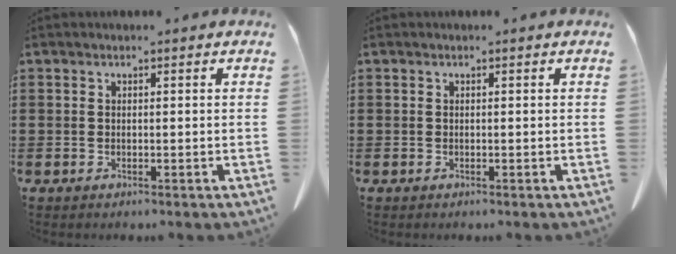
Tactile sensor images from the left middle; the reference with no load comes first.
{"total": 0.0}